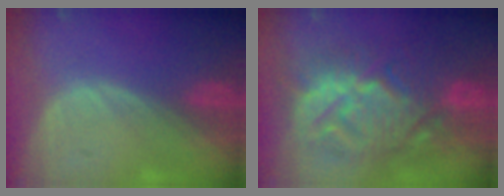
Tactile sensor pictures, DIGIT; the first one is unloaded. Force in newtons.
{"total": 13.4, "press": 13.3, "slide": 1.4}